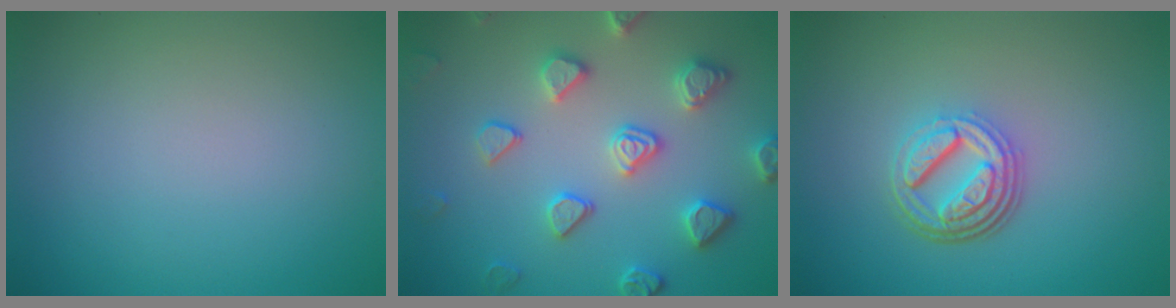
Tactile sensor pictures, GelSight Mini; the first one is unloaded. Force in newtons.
{"total": 4.5, "press": 4.4, "slide": 1.0}
{"total": 4.7, "press": 3.5, "slide": 3.2}